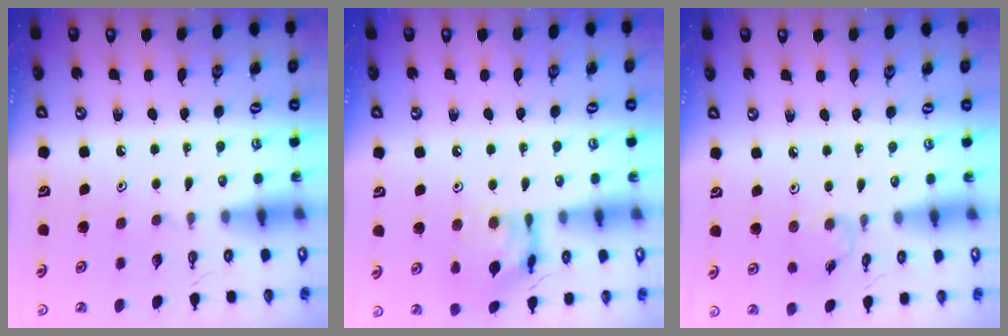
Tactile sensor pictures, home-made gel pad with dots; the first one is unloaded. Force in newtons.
{"total": 13.8, "press": 13.8, "slide": 1.2}
{"total": 2.3, "press": 2.3, "slide": 0.3}